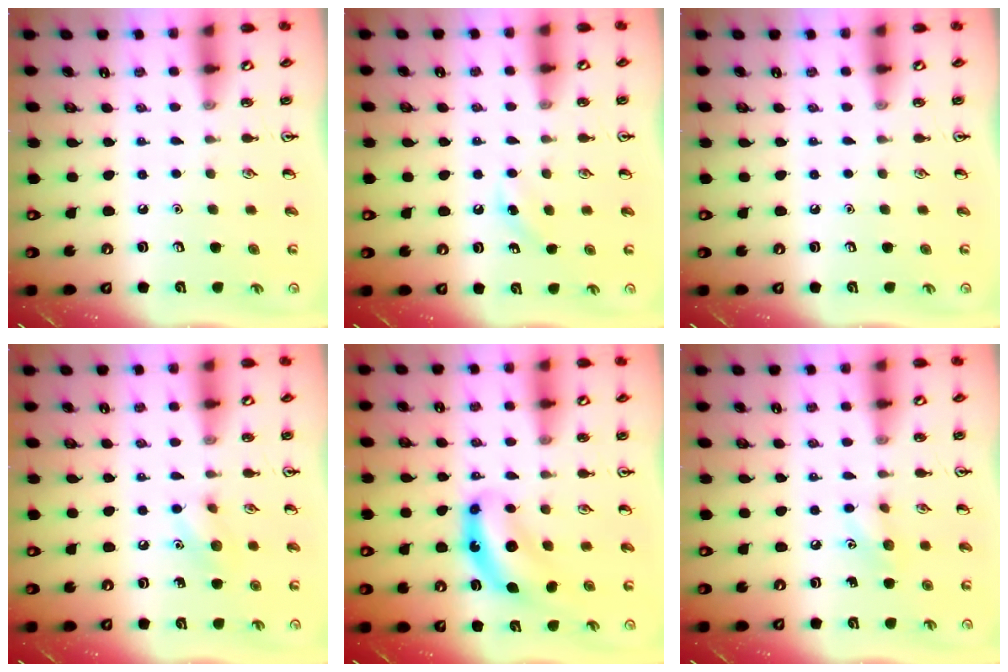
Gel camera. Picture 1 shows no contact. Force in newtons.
{"total": 3.8, "press": 3.5, "slide": 1.4}
{"total": 0.0}
{"total": 6.6, "press": 6.5, "slide": 1.4}
{"total": 8.0, "press": 7.8, "slide": 1.9}
{"total": 6.1, "press": 5.9, "slide": 1.6}